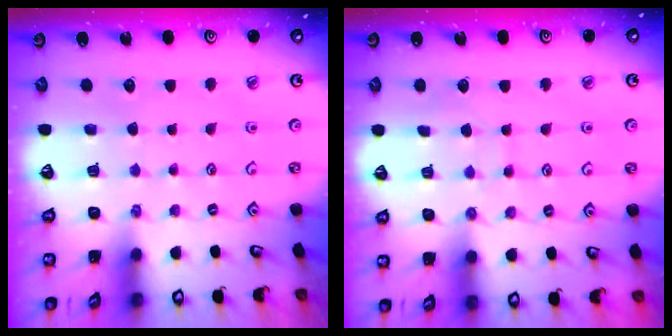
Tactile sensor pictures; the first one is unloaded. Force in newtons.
{"total": 5.0, "press": 5.0, "slide": 0.4}